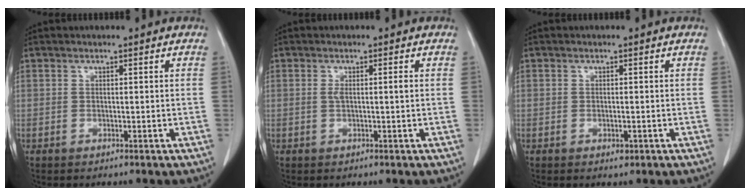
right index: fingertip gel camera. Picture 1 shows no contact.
{"total": 1.7, "force": [0.2, 0.1, 1.7], "torque": [-0.031, 0.003, 0.005]}
{"total": 1.2, "force": [-0.3, 0.7, 1.0], "torque": [-0.015, -0.002, -0.001]}